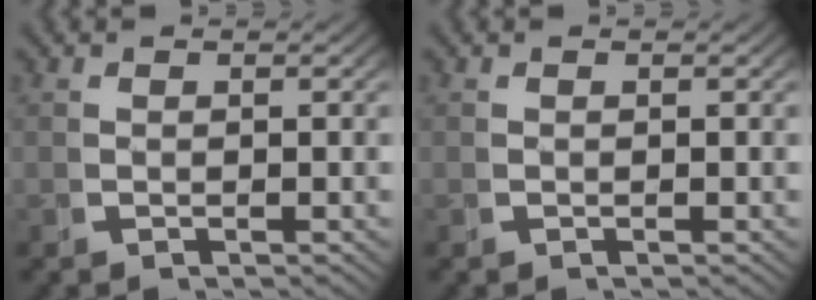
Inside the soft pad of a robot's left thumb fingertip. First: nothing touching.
{"total": 0.0}